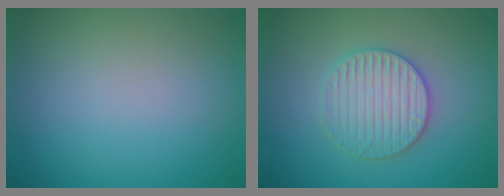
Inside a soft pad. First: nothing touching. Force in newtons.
{"total": 3.5, "press": 3.5, "slide": 0.7}